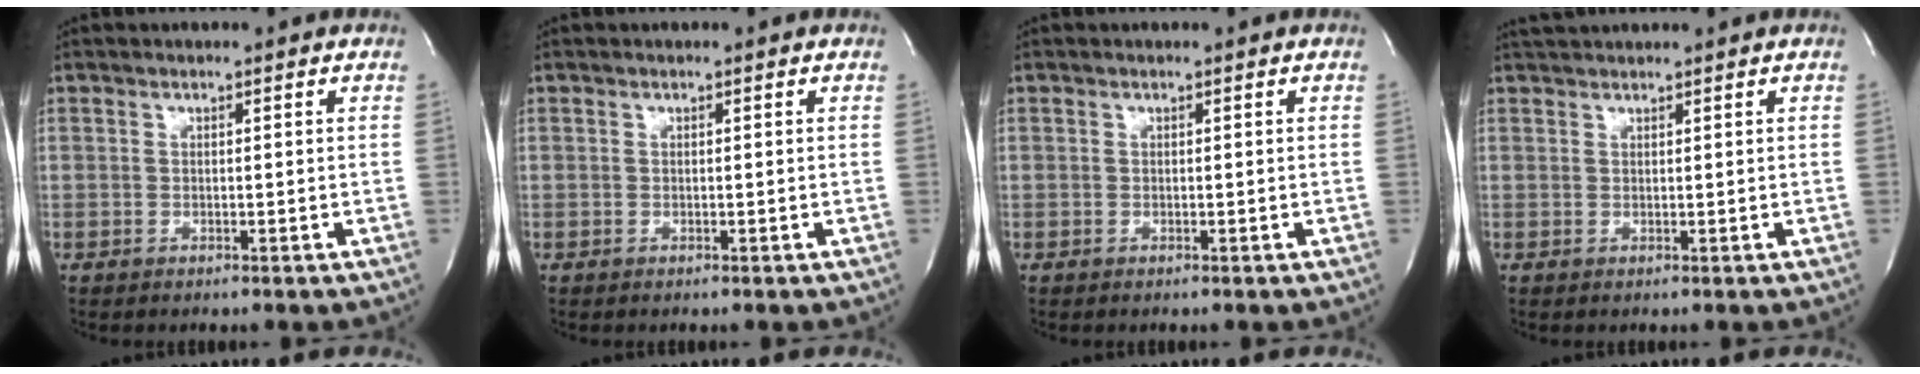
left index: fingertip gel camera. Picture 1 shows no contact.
{"total": 0.0}
{"total": 0.0}
{"total": 1.7, "force": [1.6, -0.3, 0.3], "torque": [-0.003, 0.015, 0.035]}